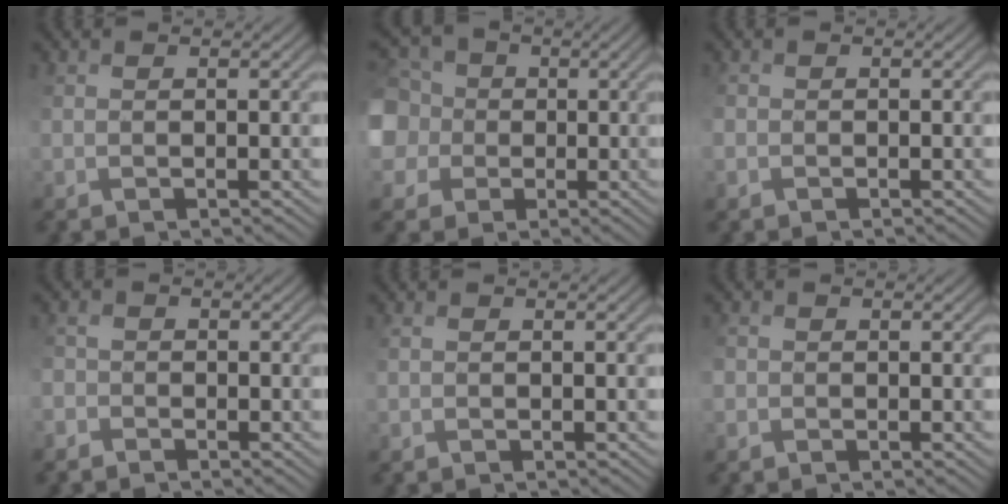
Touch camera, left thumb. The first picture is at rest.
{"total": 8.2, "force": [0.9, 7.6, 2.9], "torque": [-0.122, 0.000, 0.006]}
{"total": 0.7, "force": [-0.4, 0.5, -0.2], "torque": [0.005, 0.002, -0.005]}
{"total": 1.9, "force": [-1.5, 1.1, 0.1], "torque": [-0.002, 0.002, -0.033]}
{"total": 0.0}
{"total": 1.0, "force": [-0.5, 0.9, 0.1], "torque": [-0.003, 0.001, -0.009]}